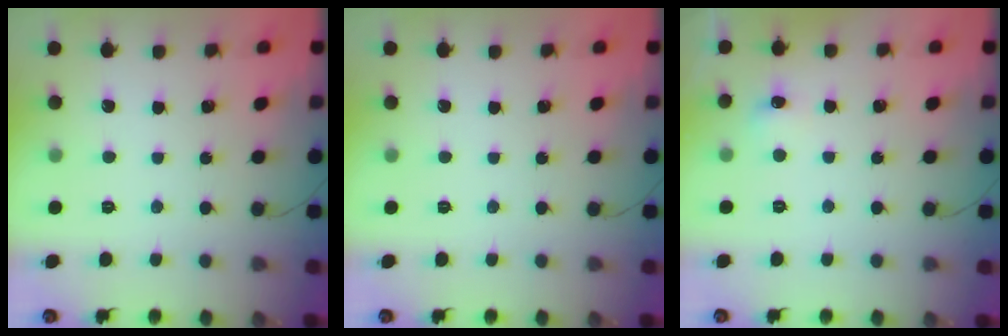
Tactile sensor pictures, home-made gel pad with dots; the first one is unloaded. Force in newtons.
{"total": 0.0}
{"total": 4.7, "press": 4.6, "slide": 1.3}